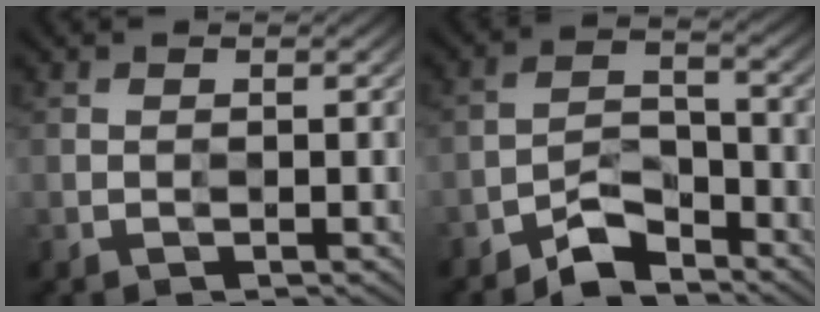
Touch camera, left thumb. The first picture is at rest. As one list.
[{"total": 4.3, "force": [-3.8, 1.4, 1.3], "torque": [-0.014, 0.012, -0.079]}]